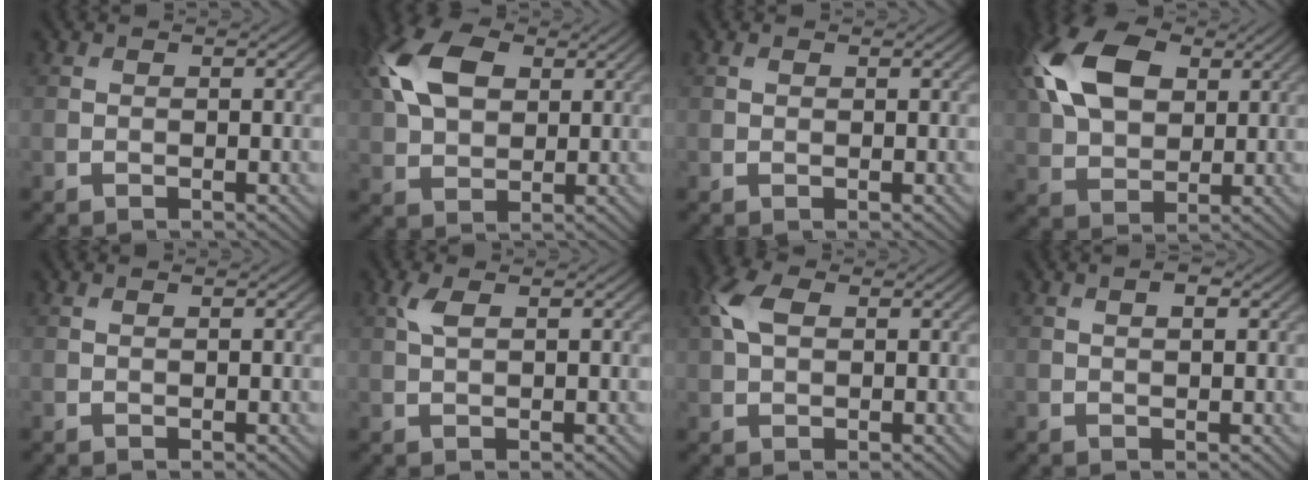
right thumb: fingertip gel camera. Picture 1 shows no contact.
{"total": 11.3, "force": [3.7, 7.0, 8.1], "torque": [-0.213, 0.030, 0.065]}
{"total": 0.7, "force": [0.4, 0.5, 0.4], "torque": [-0.009, 0.001, 0.007]}
{"total": 14.1, "force": [4.5, 8.8, 10.0], "torque": [-0.246, 0.034, 0.078]}
{"total": 0.0}
{"total": 2.0, "force": [0.9, 0.7, 1.7], "torque": [-0.044, 0.006, 0.019]}
{"total": 5.1, "force": [1.6, 3.1, 3.7], "torque": [-0.100, 0.013, 0.025]}
{"total": 1.8, "force": [0.8, 0.6, 1.5], "torque": [-0.019, -0.003, 0.016]}